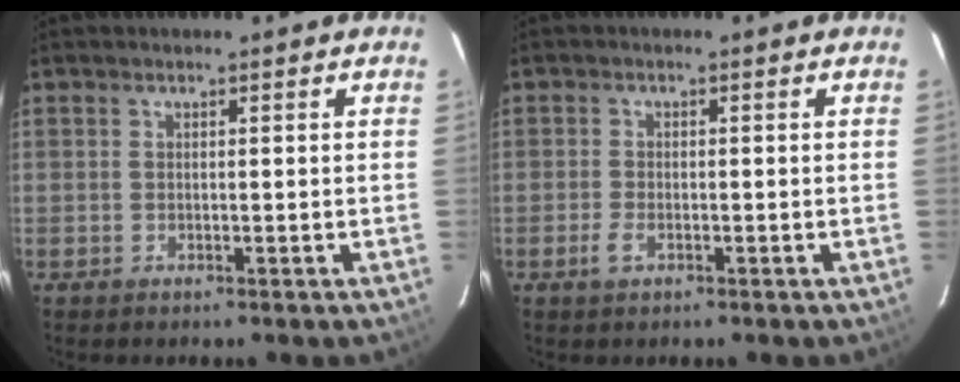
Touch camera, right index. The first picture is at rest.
{"total": 2.4, "force": [-1.2, 1.2, 1.7], "torque": [-0.039, -0.001, -0.023]}